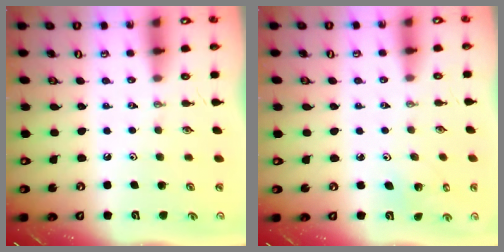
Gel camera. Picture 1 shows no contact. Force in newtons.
{"total": 2.1, "press": 2.1, "slide": 0.1}